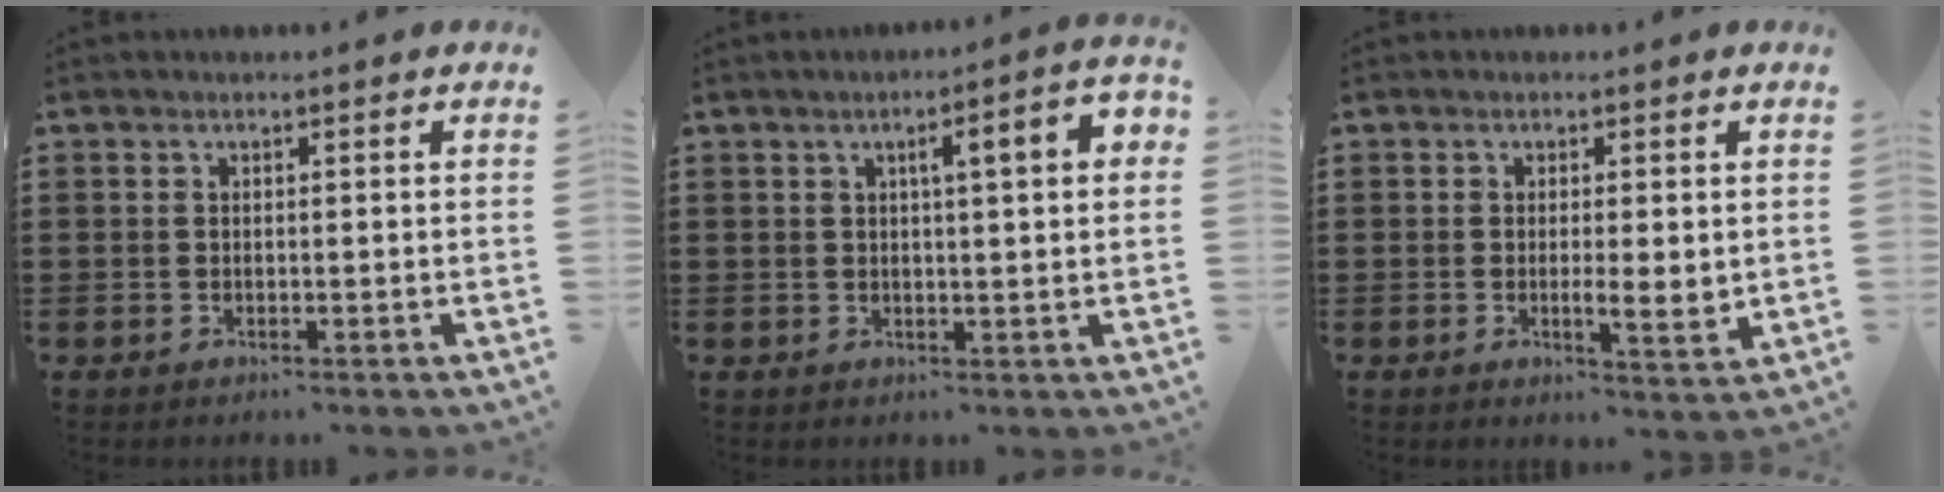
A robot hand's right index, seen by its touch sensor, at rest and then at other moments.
{"total": 4.6, "force": [0.9, 0.7, 4.4], "torque": [-0.077, 0.000, 0.007]}
{"total": 3.6, "force": [-0.1, 0.8, 3.5], "torque": [-0.054, -0.003, -0.004]}